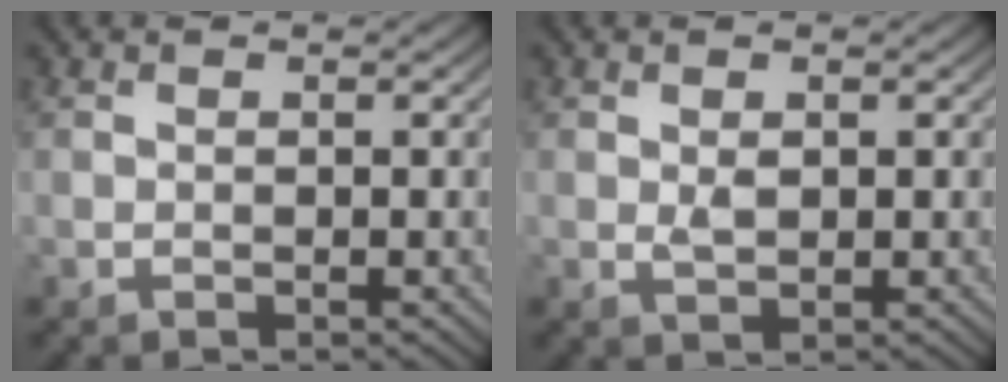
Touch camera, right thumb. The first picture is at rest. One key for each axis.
{"total": 1.4, "fx": 0.2, "fy": 0.8, "fz": 1.1, "tx": -0.024, "ty": -0.003, "tz": 0.007}